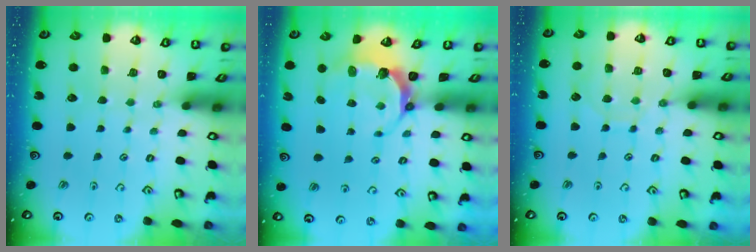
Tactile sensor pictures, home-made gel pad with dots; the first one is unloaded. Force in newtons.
{"total": 6.8, "press": 5.8, "slide": 3.6}
{"total": 8.3, "press": 8.2, "slide": 0.8}